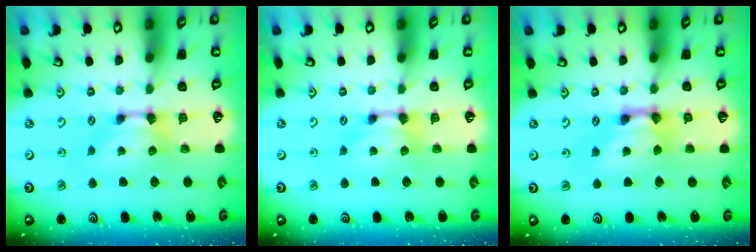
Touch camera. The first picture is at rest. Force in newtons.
{"total": 0.0}
{"total": 3.0, "press": 3.0, "slide": 0.2}